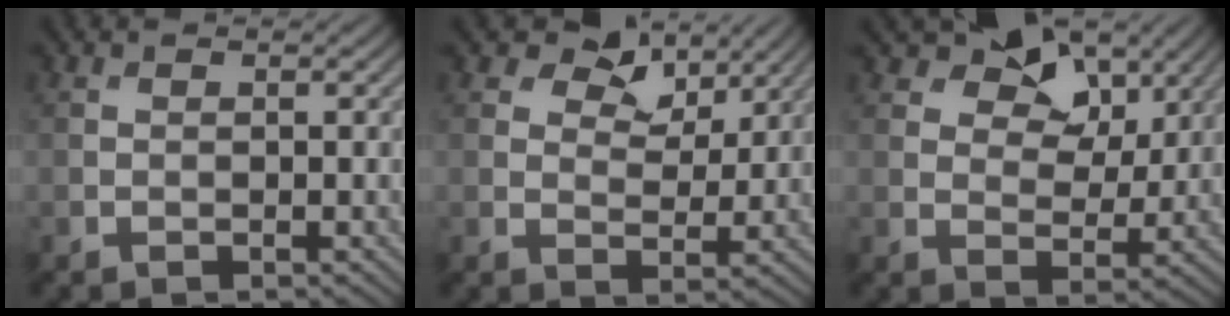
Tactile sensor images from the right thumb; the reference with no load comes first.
{"total": 6.4, "force": [4.0, 3.7, 3.3], "torque": [-0.048, -0.001, 0.062]}
{"total": 8.2, "force": [5.2, 4.8, 4.2], "torque": [-0.072, 0.000, 0.083]}